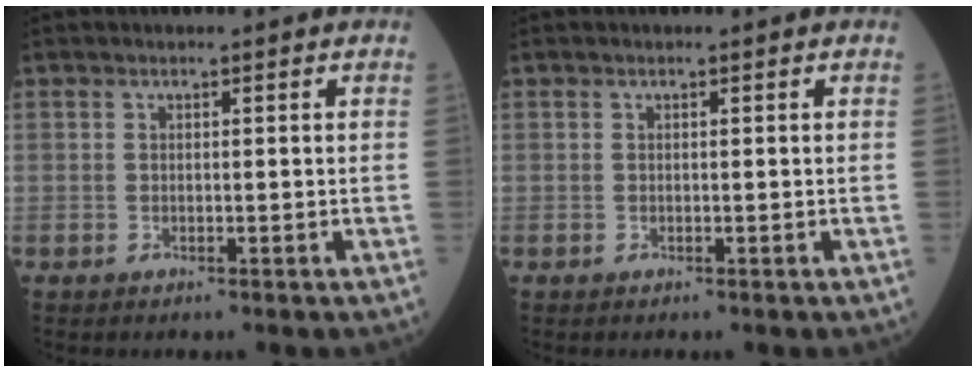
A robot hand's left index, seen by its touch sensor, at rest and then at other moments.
{"total": 0.0}